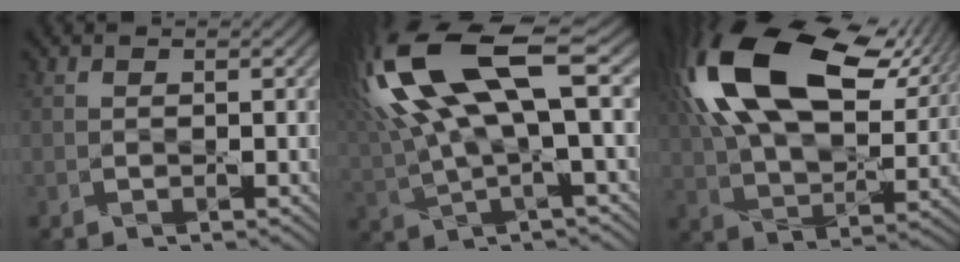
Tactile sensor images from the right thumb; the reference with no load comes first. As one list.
[{"total": 16.5, "force": [5.8, 5.2, 14.5], "torque": [-0.340, 0.020, 0.112]}, {"total": 21.9, "force": [9.1, 11.3, 16.4], "torque": [-0.350, 0.050, 0.143]}]